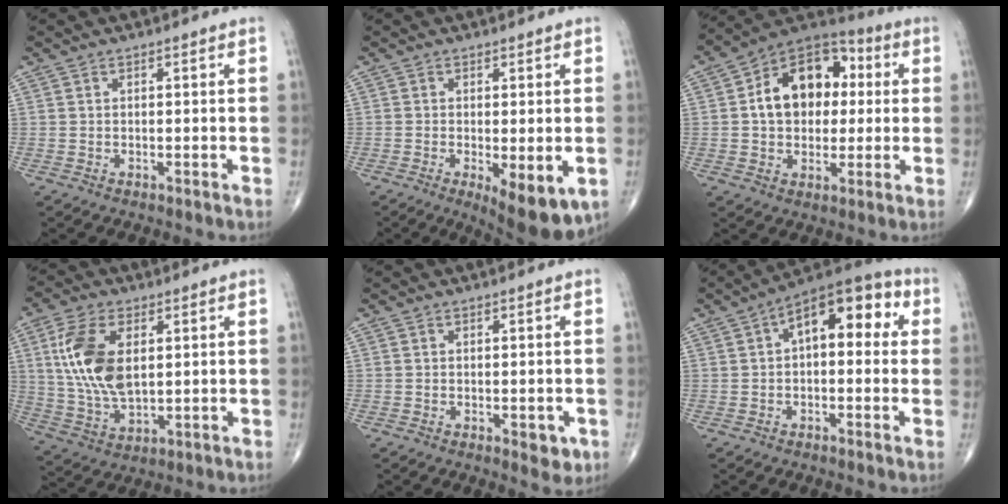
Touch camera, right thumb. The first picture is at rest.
{"total": 9.8, "force": [-3.4, 3.6, 8.5], "torque": [-0.114, -0.019, -0.044]}
{"total": 16.5, "force": [2.1, 11.6, 11.5], "torque": [-0.135, 0.024, 0.025]}
{"total": 13.7, "force": [3.0, 7.3, 11.2], "torque": [-0.228, -0.010, 0.063]}
{"total": 3.3, "force": [-1.0, 1.7, 2.7], "torque": [-0.020, -0.003, -0.010]}
{"total": 13.3, "force": [2.6, 6.9, 11.1], "torque": [-0.127, 0.040, 0.027]}